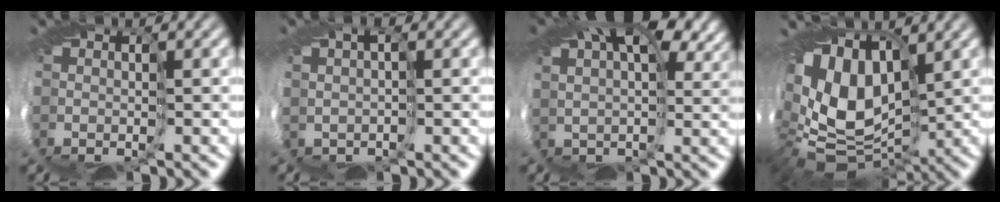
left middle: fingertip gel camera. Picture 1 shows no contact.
{"total": 0.6, "force": [0.4, -0.4, -0.1], "torque": [0.002, 0.010, 0.008]}
{"total": 11.5, "force": [6.5, 5.3, 7.8], "torque": [-0.115, 0.042, 0.085]}
{"total": 10.9, "force": [1.1, 7.8, 7.5], "torque": [-0.159, -0.014, 0.037]}